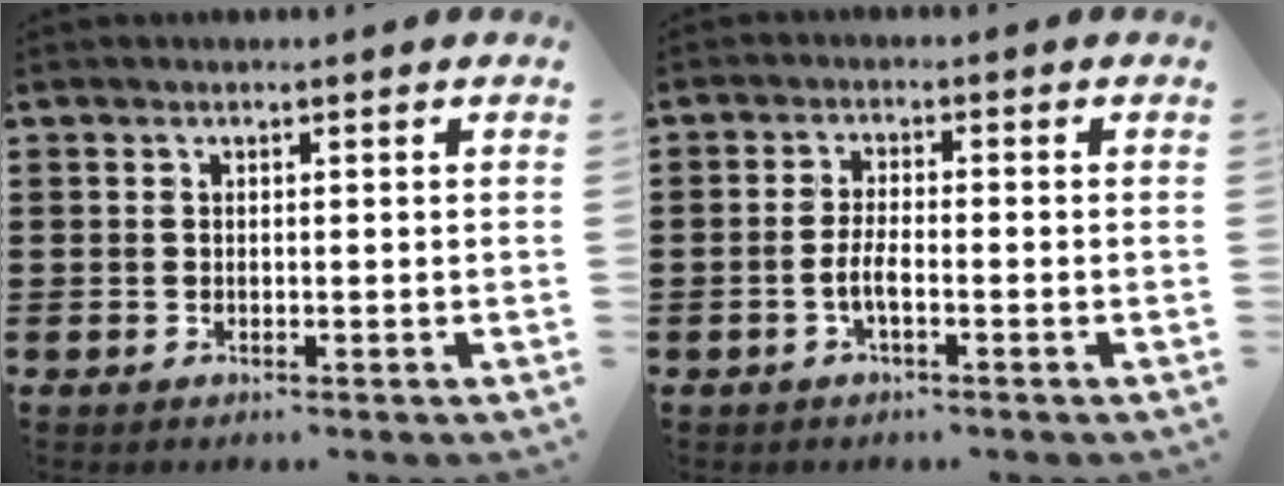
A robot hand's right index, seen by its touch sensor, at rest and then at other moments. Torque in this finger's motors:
{"motor_torque": [1.46, 0.68, 0.34, 0.06]}